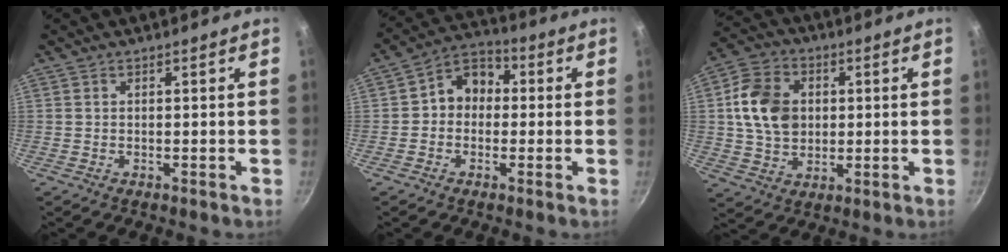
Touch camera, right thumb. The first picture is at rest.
{"total": 7.8, "force": [0.1, 6.5, 4.3], "torque": [-0.028, 0.025, -0.019]}
{"total": 12.6, "force": [1.8, 9.8, 7.7], "torque": [-0.117, 0.005, 0.026]}